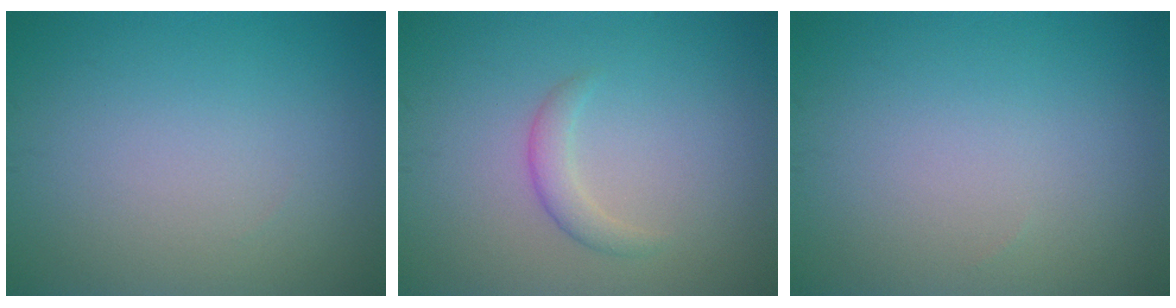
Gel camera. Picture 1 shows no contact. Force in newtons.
{"total": 1.6, "press": 1.6, "slide": 0.1}
{"total": 0.0}